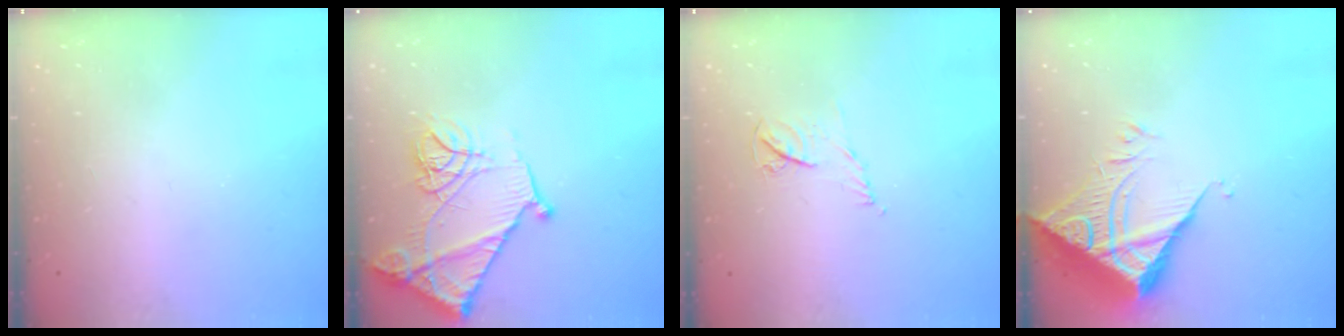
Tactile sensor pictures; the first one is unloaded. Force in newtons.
{"total": 17.4, "press": 17.4, "slide": 1.3}
{"total": 4.4, "press": 4.3, "slide": 0.6}
{"total": 9.0, "press": 8.9, "slide": 0.8}